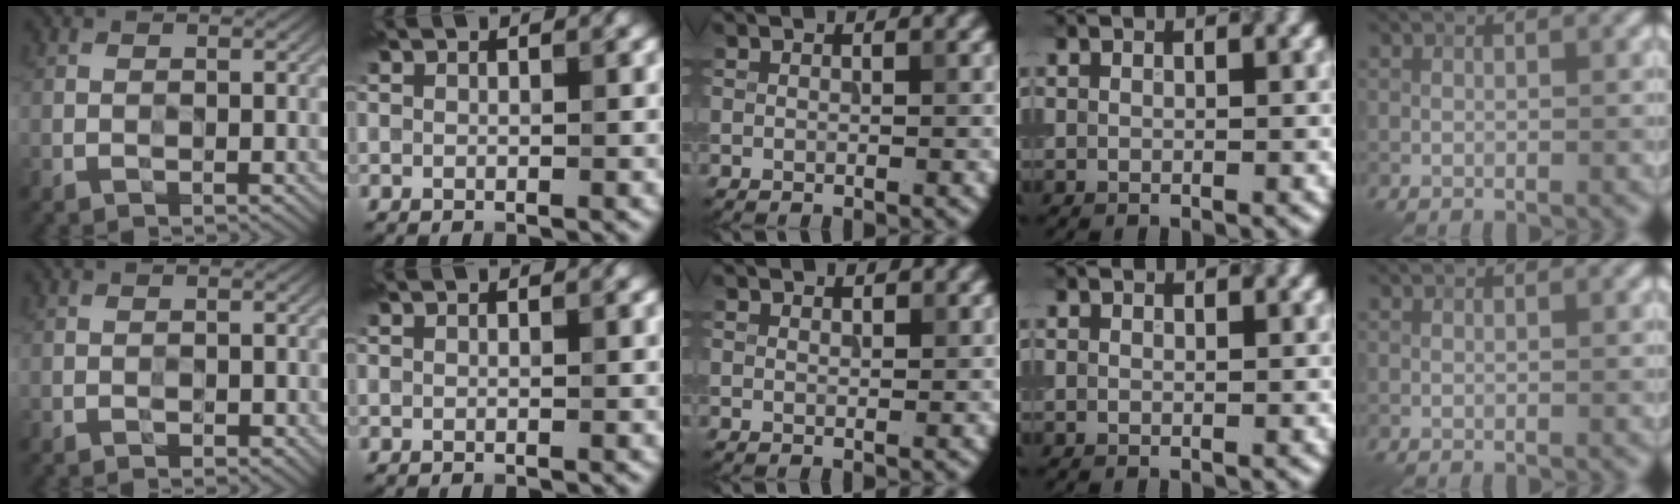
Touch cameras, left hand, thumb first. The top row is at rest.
{"thumb": {"total": 1.1, "force": [-0.5, 0.7, 0.8], "torque": [-0.007, 0.002, -0.005]}, "middle": {"total": 0.7, "force": [0.6, 0.2, 0.1], "torque": [0.000, 0.000, 0.013]}}